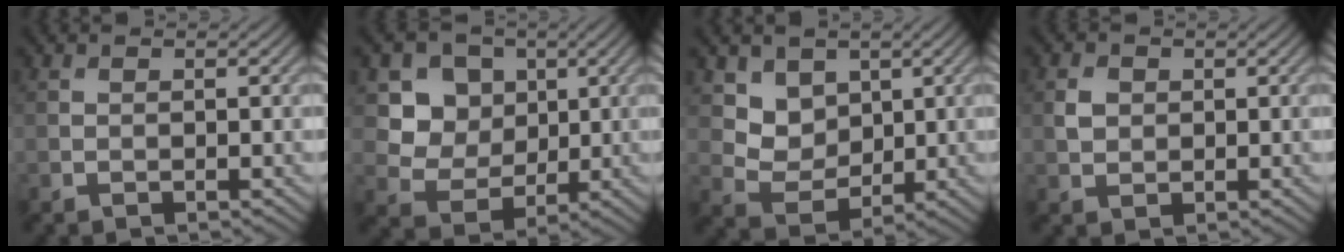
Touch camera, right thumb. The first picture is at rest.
{"total": 7.7, "force": [2.8, 6.5, 3.2], "torque": [-0.097, -0.016, 0.069]}
{"total": 5.0, "force": [2.7, 3.8, 1.9], "torque": [-0.064, -0.028, 0.055]}
{"total": 2.0, "force": [0.4, 1.7, 1.0], "torque": [-0.025, -0.001, 0.006]}